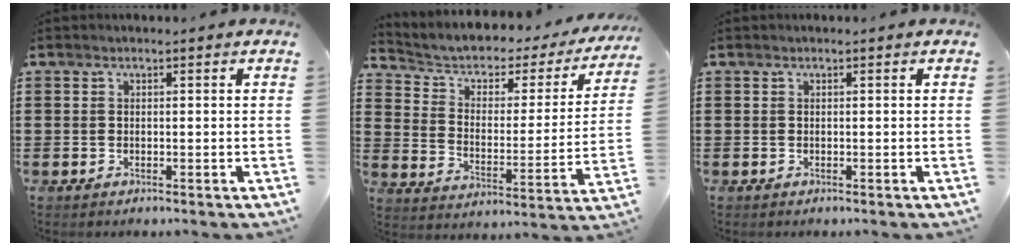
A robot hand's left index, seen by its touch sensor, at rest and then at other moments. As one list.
[{"total": 3.4, "force": [1.7, 2.4, 1.6], "torque": [-0.050, -0.016, 0.018]}, {"total": 0.0}]